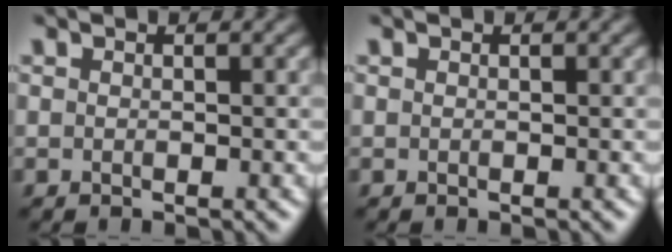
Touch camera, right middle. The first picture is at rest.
{"total": 0.0}